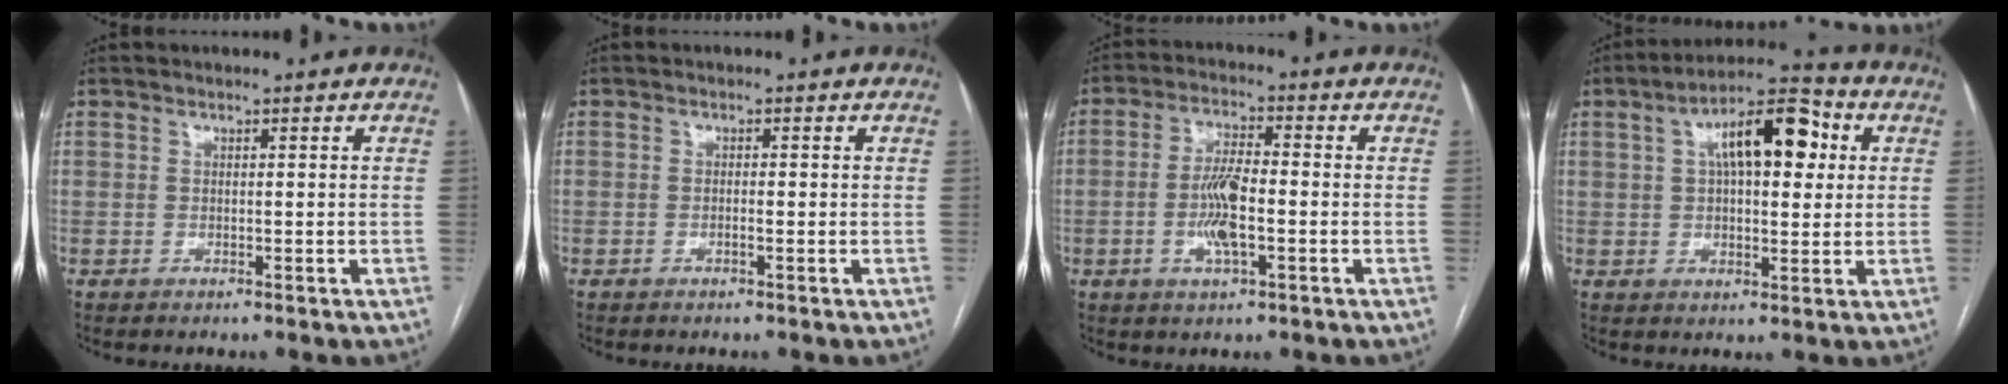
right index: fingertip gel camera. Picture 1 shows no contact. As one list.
[{"total": 0.9, "force": [-0.3, 0.2, 0.9], "torque": [-0.017, 0.001, -0.005]}, {"total": 8.2, "force": [-2.1, 1.6, 7.8], "torque": [-0.157, 0.001, -0.043]}, {"total": 12.1, "force": [3.4, 4.4, 10.7], "torque": [-0.170, 0.037, 0.049]}]